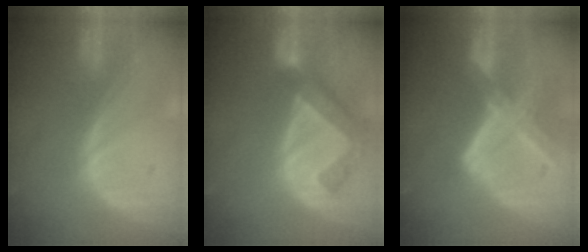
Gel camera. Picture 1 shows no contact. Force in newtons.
{"total": 6.4, "press": 5.8, "slide": 2.7}
{"total": 8.3, "press": 7.3, "slide": 4.0}